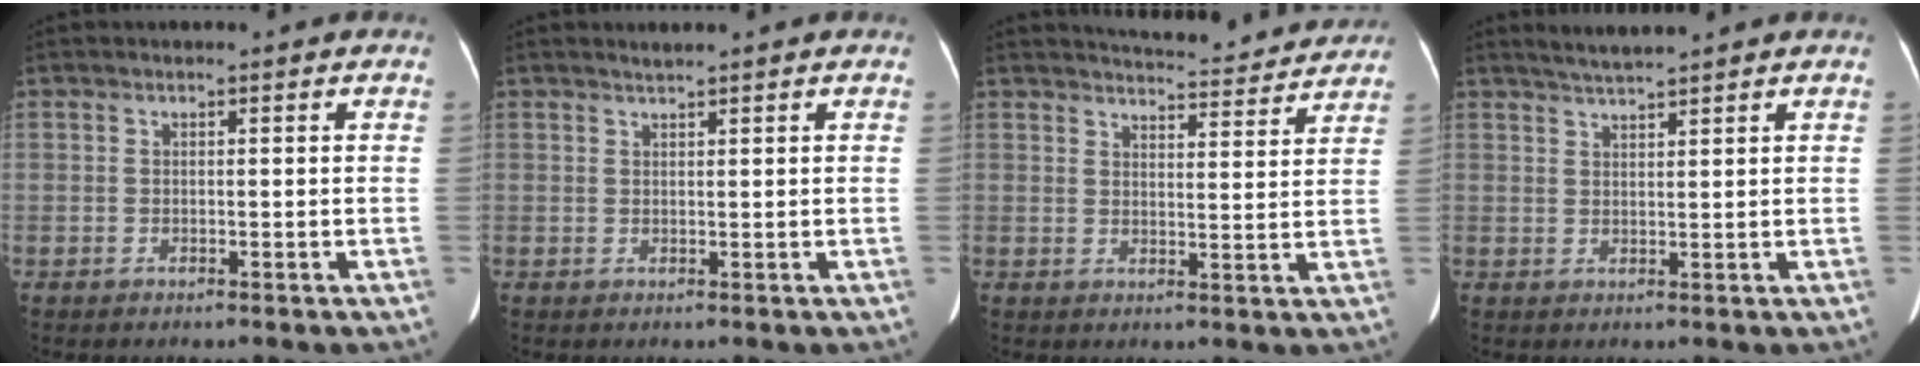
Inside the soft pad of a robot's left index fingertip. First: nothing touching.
{"total": 0.9, "force": [0.9, -0.2, 0.3], "torque": [-0.013, 0.001, 0.021]}
{"total": 11.0, "force": [10.7, 1.2, 2.3], "torque": [-0.029, -0.003, 0.126]}
{"total": 3.3, "force": [3.1, -0.5, 1.2], "torque": [-0.026, 0.011, 0.059]}